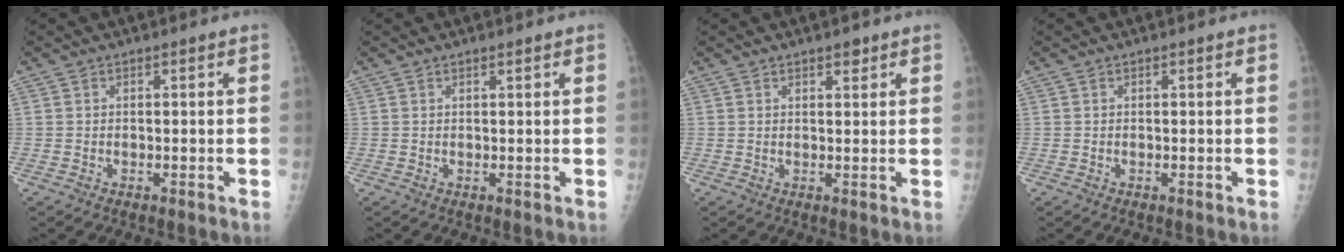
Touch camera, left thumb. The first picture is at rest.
{"total": 0.7, "force": [0.5, 0.1, 0.4], "torque": [-0.006, -0.003, 0.009]}
{"total": 1.9, "force": [1.3, 0.8, 1.0], "torque": [-0.006, -0.007, 0.018]}
{"total": 0.0}